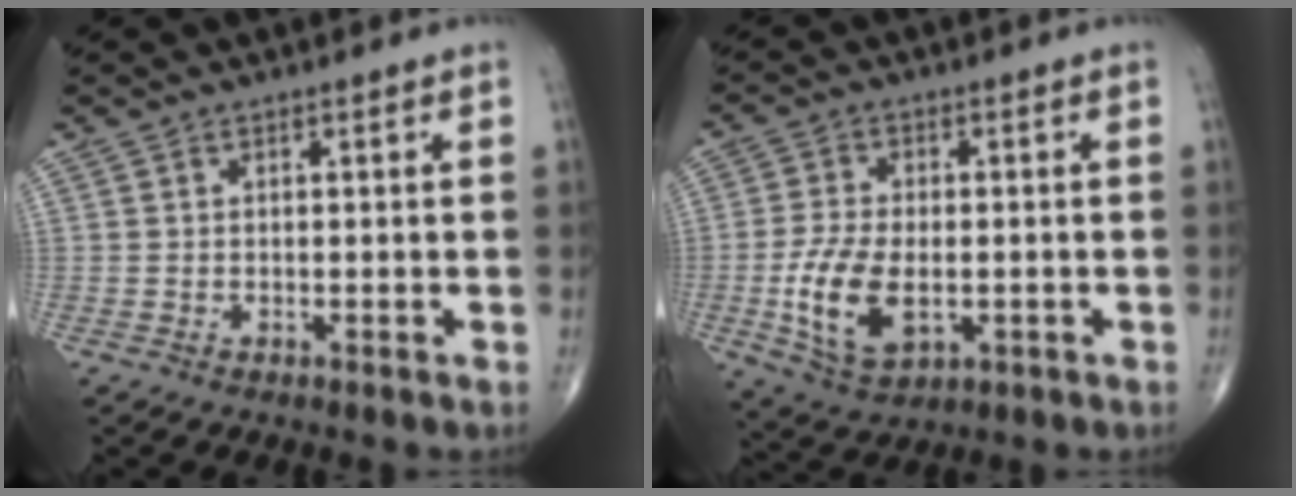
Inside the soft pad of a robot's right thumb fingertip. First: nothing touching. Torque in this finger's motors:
{"motor_torque": [0.47, 0.08, 1.04, -0.05, 0.33]}